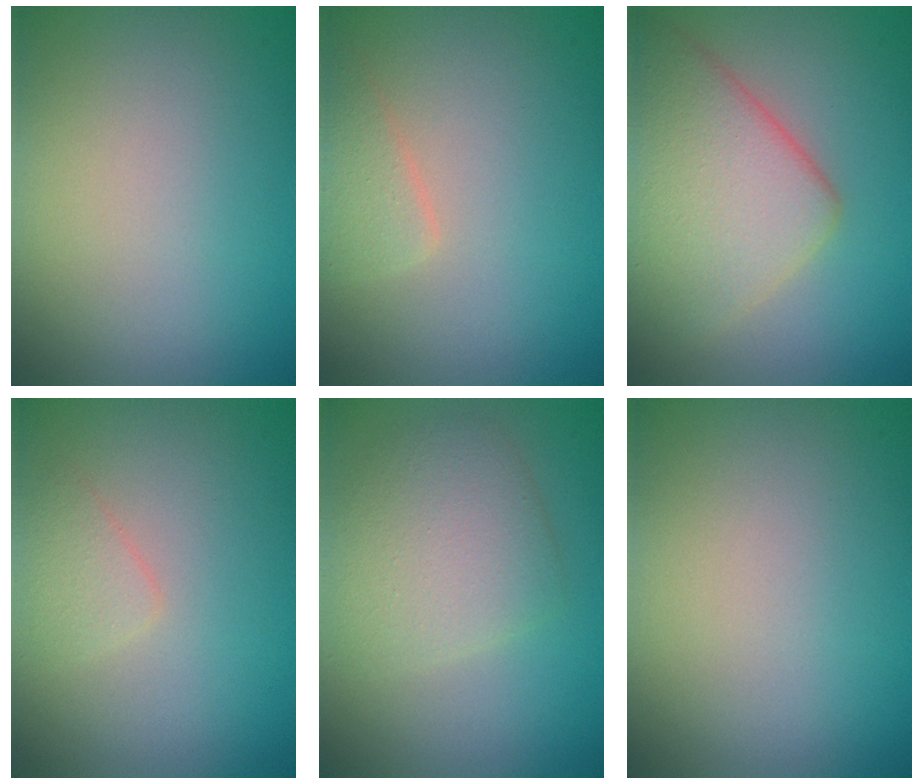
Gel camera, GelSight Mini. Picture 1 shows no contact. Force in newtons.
{"total": 1.7, "press": 1.7, "slide": 0.2}
{"total": 7.4, "press": 7.4, "slide": 0.2}
{"total": 1.4, "press": 1.4, "slide": 0.0}
{"total": 4.1, "press": 4.1, "slide": 0.2}
{"total": 0.0}